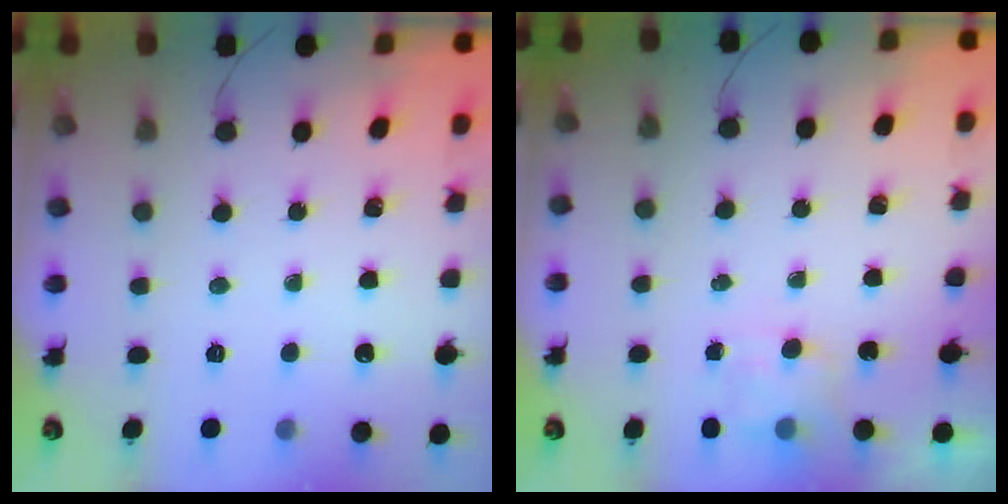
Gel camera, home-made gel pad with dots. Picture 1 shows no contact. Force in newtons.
{"total": 4.2, "press": 4.1, "slide": 0.9}